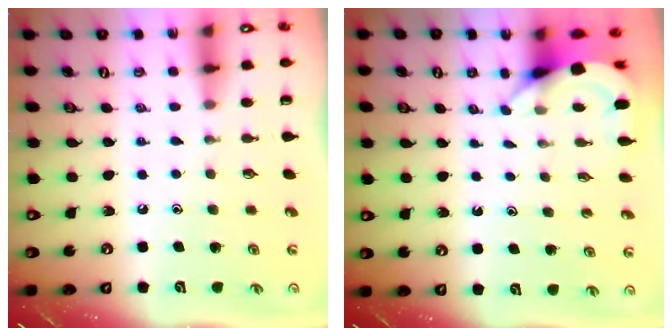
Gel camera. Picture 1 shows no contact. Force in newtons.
{"total": 3.9, "press": 3.8, "slide": 0.3}